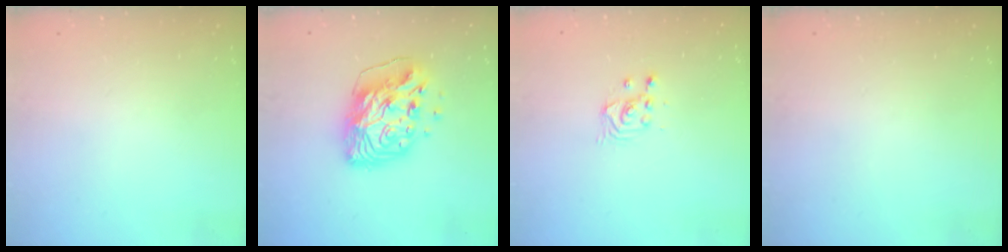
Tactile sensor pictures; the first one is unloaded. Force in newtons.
{"total": 14.8, "press": 14.7, "slide": 1.7}
{"total": 2.4, "press": 2.4, "slide": 0.2}
{"total": 0.0}